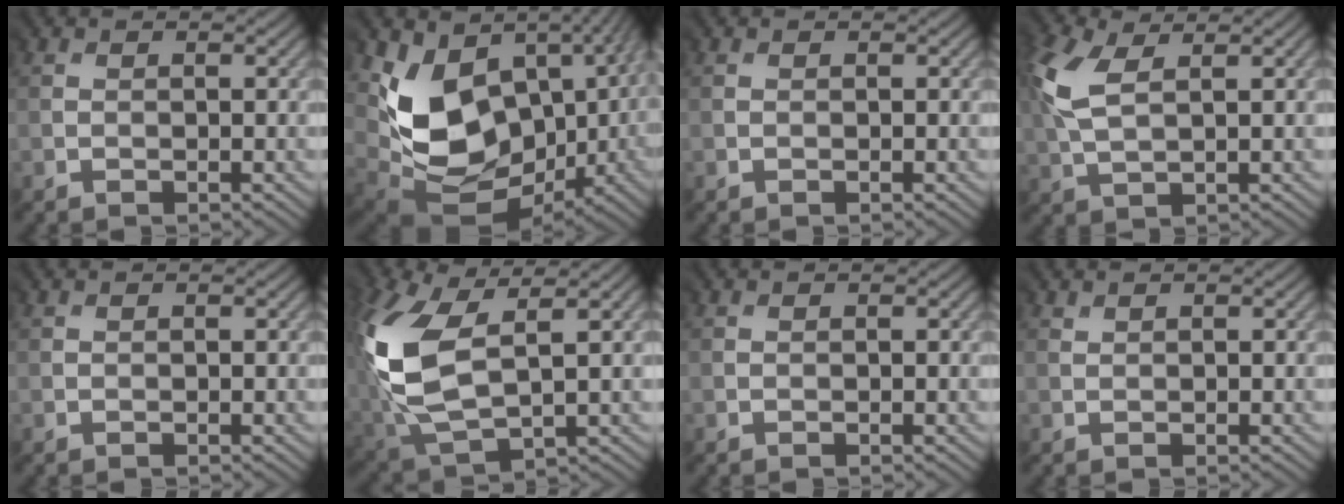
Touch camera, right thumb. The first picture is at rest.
{"total": 11.4, "force": [0.8, 8.7, 7.2], "torque": [-0.156, -0.038, 0.023]}
{"total": 0.0}
{"total": 7.2, "force": [2.8, 3.7, 5.6], "torque": [-0.180, 0.014, 0.051]}
{"total": 0.0}
{"total": 12.6, "force": [2.5, 7.1, 10.2], "torque": [-0.289, 0.000, 0.056]}
{"total": 0.0}
{"total": 1.2, "force": [1.1, 0.2, 0.3], "torque": [-0.008, 0.002, 0.022]}